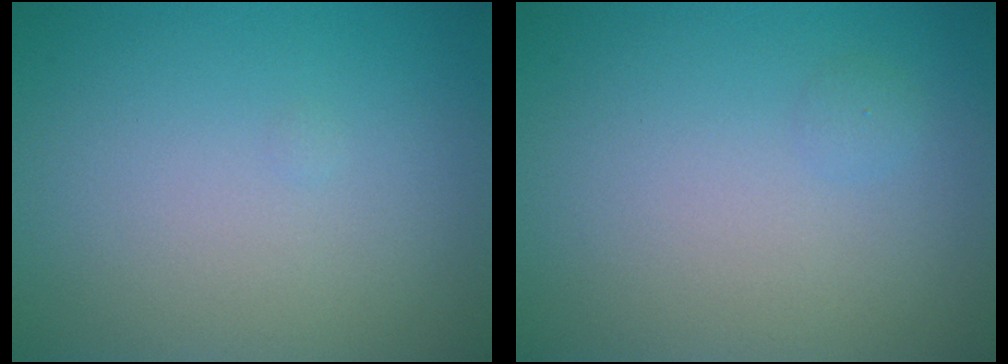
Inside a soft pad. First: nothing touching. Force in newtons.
{"total": 0.7, "press": 0.7, "slide": 0.1}